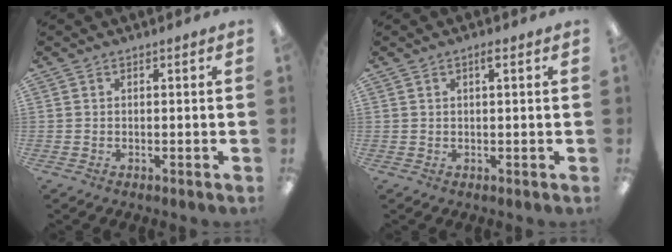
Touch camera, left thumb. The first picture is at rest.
{"total": 1.6, "force": [0.9, 0.4, 1.3], "torque": [-0.019, 0.000, 0.012]}